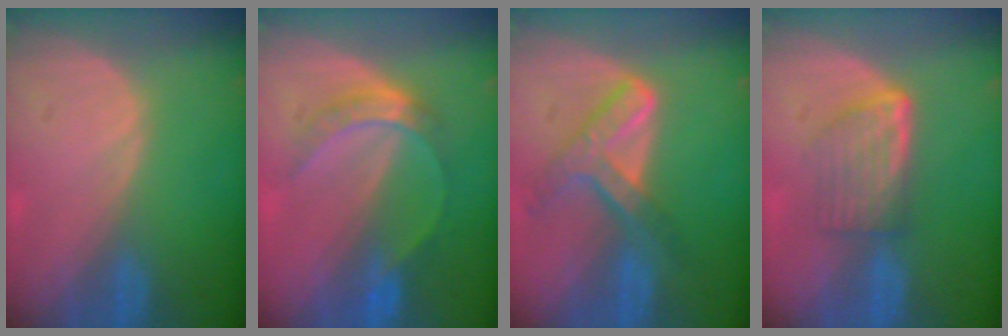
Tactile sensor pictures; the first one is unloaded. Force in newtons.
{"total": 5.0, "press": 4.7, "slide": 1.5}
{"total": 7.1, "press": 6.1, "slide": 3.7}
{"total": 5.8, "press": 5.3, "slide": 2.4}